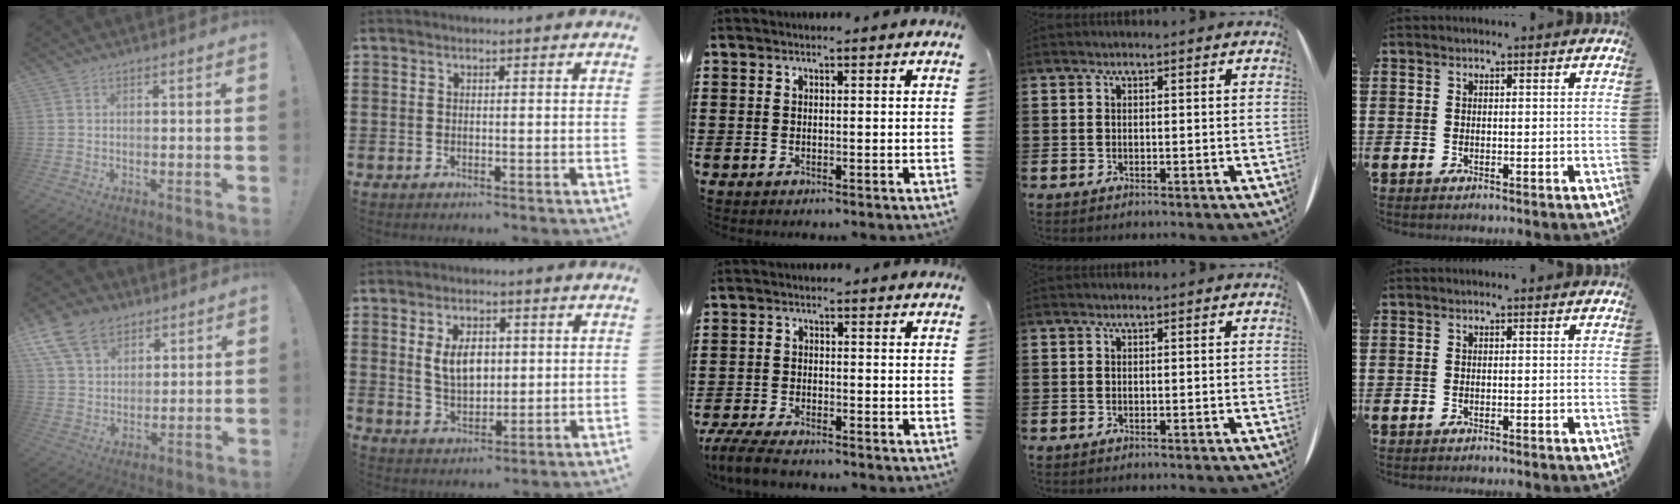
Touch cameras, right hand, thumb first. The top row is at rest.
{"thumb": {"total": 14.3, "force": [8.1, 9.7, 6.7], "torque": [-0.114, -0.040, 0.159]}, "index": {"total": 5.9, "force": [1.1, 3.6, 4.6], "torque": [-0.083, 0.006, 0.013]}, "middle": {"total": 4.4, "force": [-4.0, 0.7, 1.6], "torque": [-0.046, -0.009, -0.084]}}